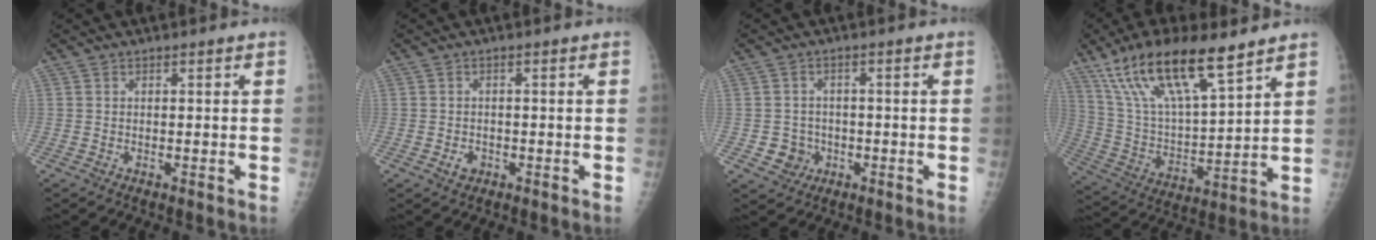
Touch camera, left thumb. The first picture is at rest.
{"total": 2.1, "force": [-0.8, 1.7, 0.9], "torque": [-0.007, 0.004, -0.009]}
{"total": 4.4, "force": [-1.2, 4.1, 0.9], "torque": [0.010, 0.010, -0.015]}
{"total": 19.9, "force": [13.0, 5.5, 14.0], "torque": [-0.248, -0.041, 0.251]}